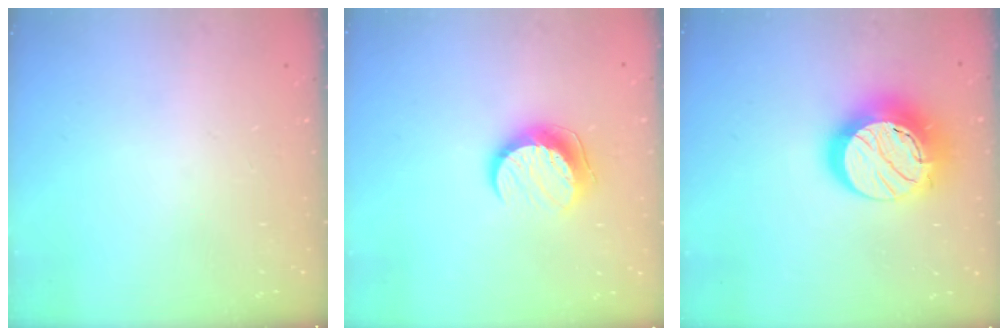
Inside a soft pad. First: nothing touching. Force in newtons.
{"total": 9.9, "press": 9.9, "slide": 0.1}
{"total": 21.3, "press": 21.3, "slide": 1.4}